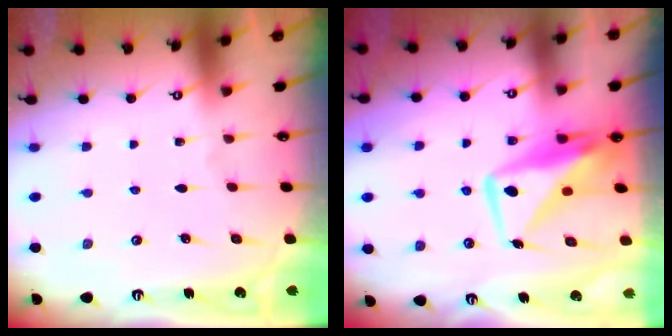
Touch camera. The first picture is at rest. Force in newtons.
{"total": 11.3, "press": 11.2, "slide": 0.9}